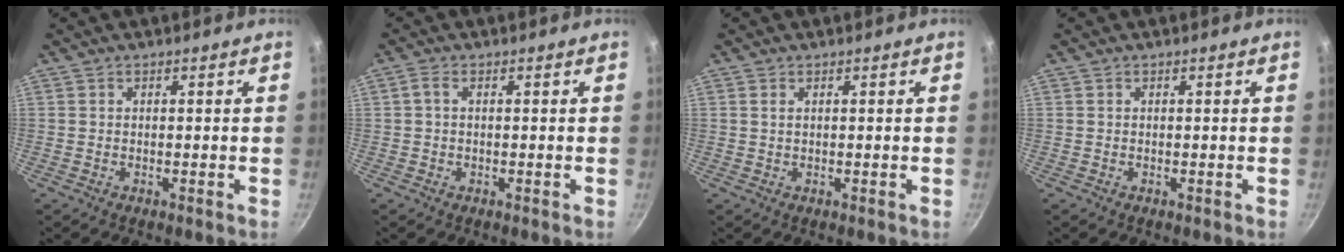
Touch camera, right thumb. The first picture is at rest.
{"total": 1.7, "force": [0.1, 0.9, 1.5], "torque": [-0.036, 0.007, 0.002]}
{"total": 0.8, "force": [0.3, 0.4, 0.6], "torque": [-0.011, 0.001, 0.005]}
{"total": 0.0}